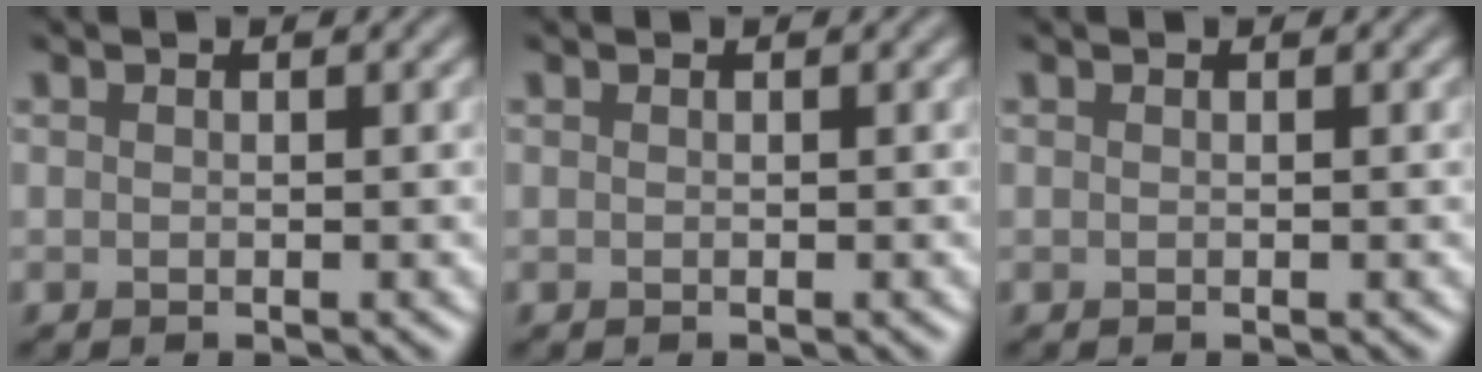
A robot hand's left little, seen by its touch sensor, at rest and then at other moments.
{"total": 0.0}
{"total": 0.0}